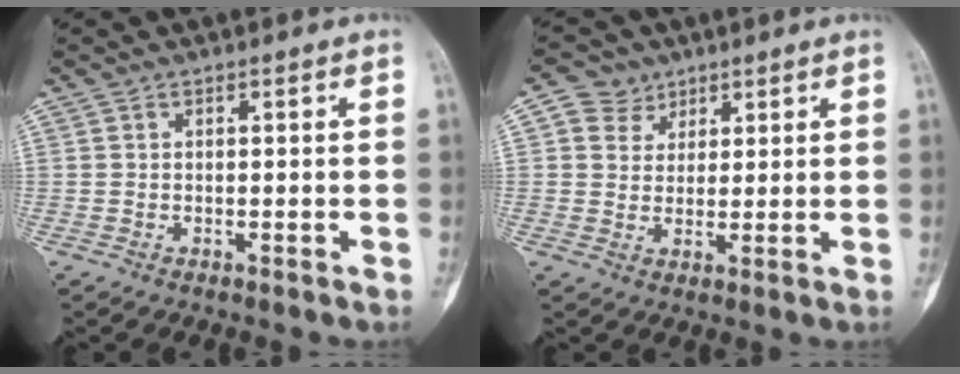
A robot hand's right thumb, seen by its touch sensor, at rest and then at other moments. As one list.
[{"total": 5.1, "force": [2.6, 4.4, 0.8], "torque": [0.007, -0.009, 0.042]}]